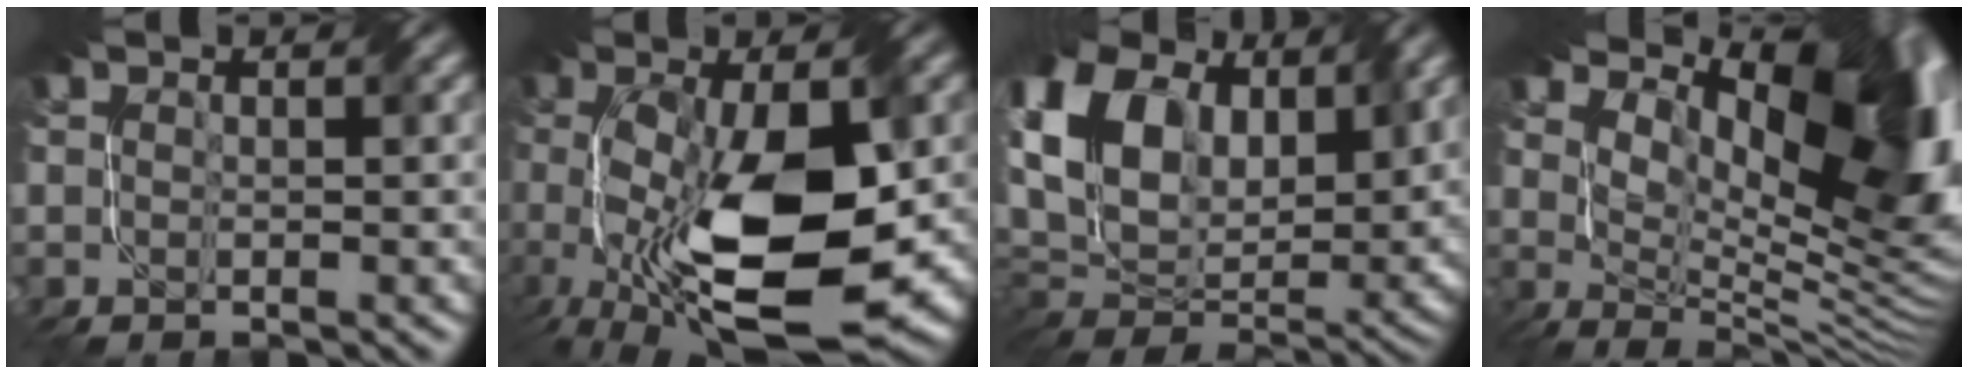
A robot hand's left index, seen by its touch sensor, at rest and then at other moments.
{"total": 12.5, "force": [-1.6, 5.3, 11.2], "torque": [-0.200, -0.023, -0.024]}
{"total": 13.5, "force": [5.8, 9.1, 8.2], "torque": [-0.193, 0.038, 0.100]}
{"total": 14.8, "force": [5.9, 7.5, 11.4], "torque": [-0.158, 0.006, 0.114]}